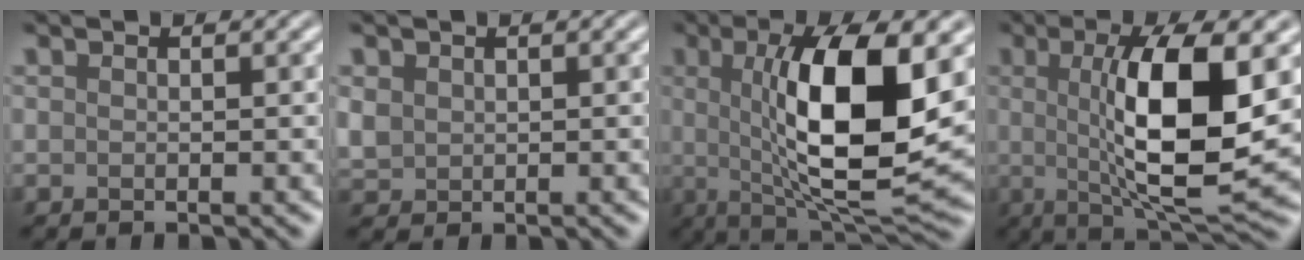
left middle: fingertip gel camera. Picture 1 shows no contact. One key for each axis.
{"total": 1.5, "fx": 0.6, "fy": 1.4, "fz": 0.4, "tx": -0.013, "ty": 0.000, "tz": 0.015}
{"total": 11.9, "fx": 1.2, "fy": 3.6, "fz": 11.3, "tx": -0.174, "ty": -0.005, "tz": 0.025}
{"total": 10.3, "fx": 0.8, "fy": 2.8, "fz": 9.9, "tx": -0.155, "ty": -0.009, "tz": 0.019}